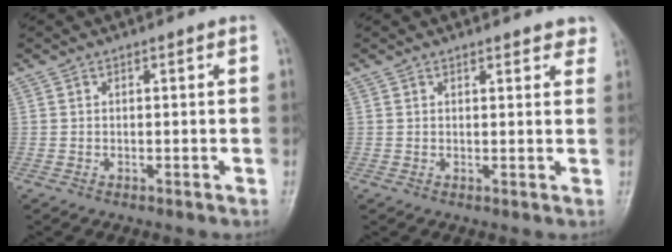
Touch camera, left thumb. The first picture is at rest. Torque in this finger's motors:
{"motor_torque": [-0.01, 0.01, -0.04, 0.06, 0.08]}